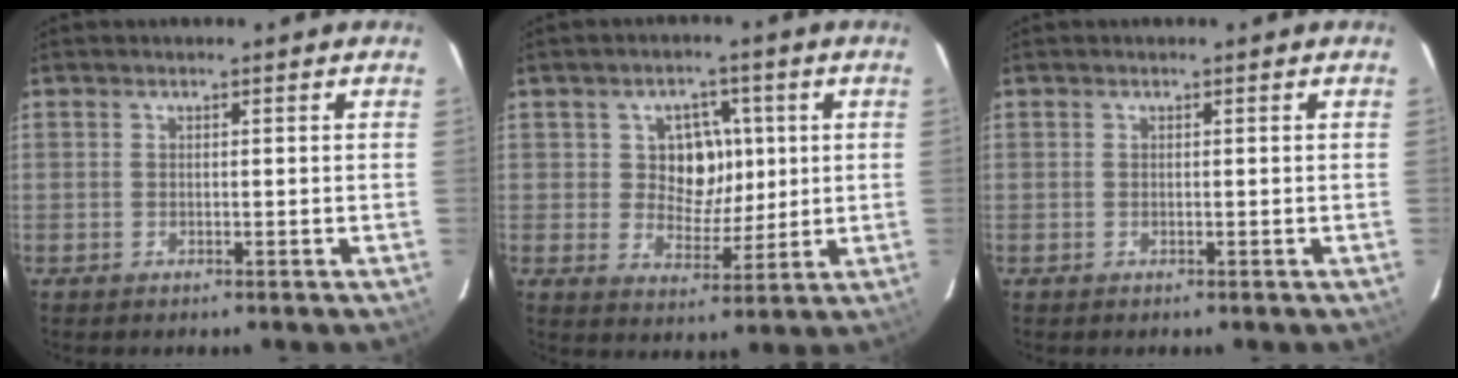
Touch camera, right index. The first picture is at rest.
{"total": 7.6, "force": [1.4, 6.4, 3.9], "torque": [-0.063, 0.004, 0.025]}
{"total": 0.0}